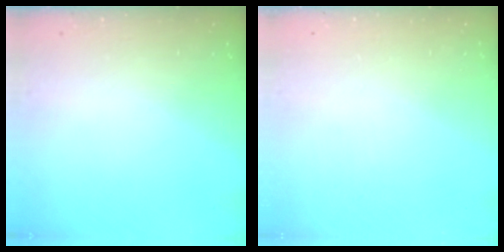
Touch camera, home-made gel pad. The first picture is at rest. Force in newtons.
{"total": 2.5, "press": 2.5, "slide": 0.2}